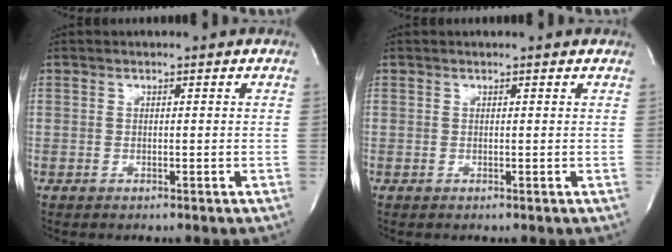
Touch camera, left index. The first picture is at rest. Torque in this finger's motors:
{"motor_torque": [0.28, -0.19, -0.01, -0.01]}